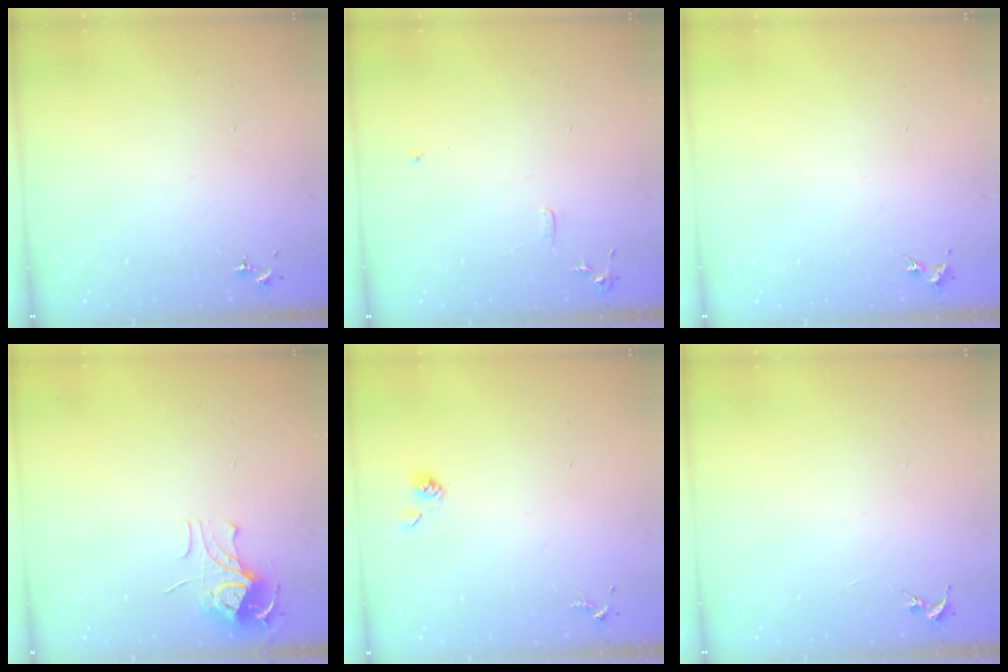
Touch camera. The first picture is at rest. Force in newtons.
{"total": 6.0, "press": 6.0, "slide": 0.7}
{"total": 4.3, "press": 4.3, "slide": 0.6}
{"total": 8.8, "press": 8.8, "slide": 0.7}
{"total": 3.6, "press": 3.4, "slide": 1.3}
{"total": 0.0}